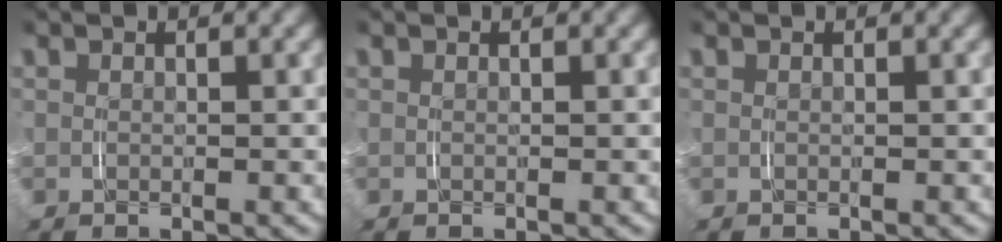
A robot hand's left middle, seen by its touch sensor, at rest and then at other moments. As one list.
[{"total": 0.0}, {"total": 0.0}]